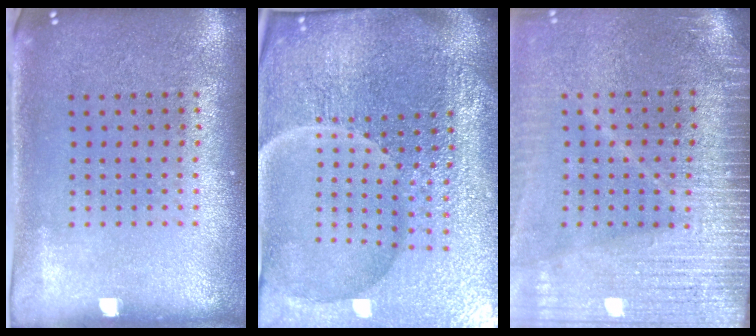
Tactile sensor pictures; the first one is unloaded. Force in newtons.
{"total": 6.7, "press": 6.0, "slide": 3.0}
{"total": 3.9, "press": 3.4, "slide": 1.9}